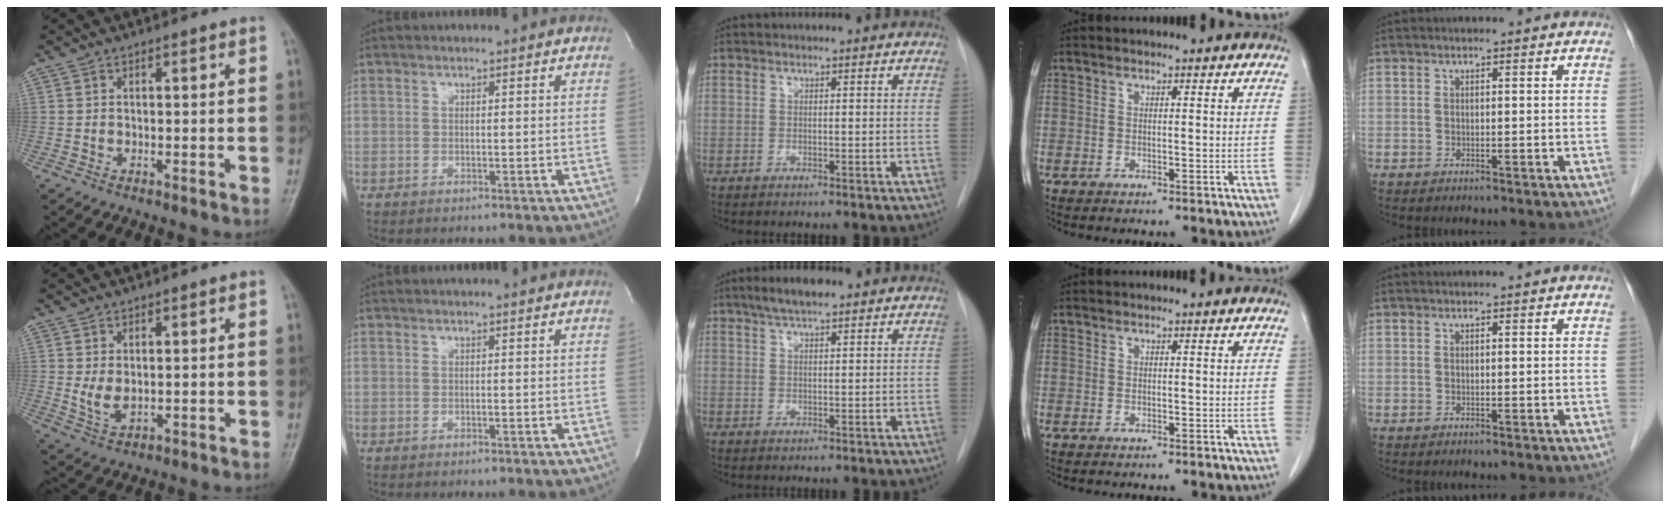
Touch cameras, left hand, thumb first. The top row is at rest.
{"thumb": {"total": 3.7, "force": [0.6, 2.2, 2.9], "torque": [-0.051, -0.010, 0.019]}, "middle": {"total": 4.4, "force": [3.1, 1.1, 2.8], "torque": [-0.055, 0.012, 0.054]}}